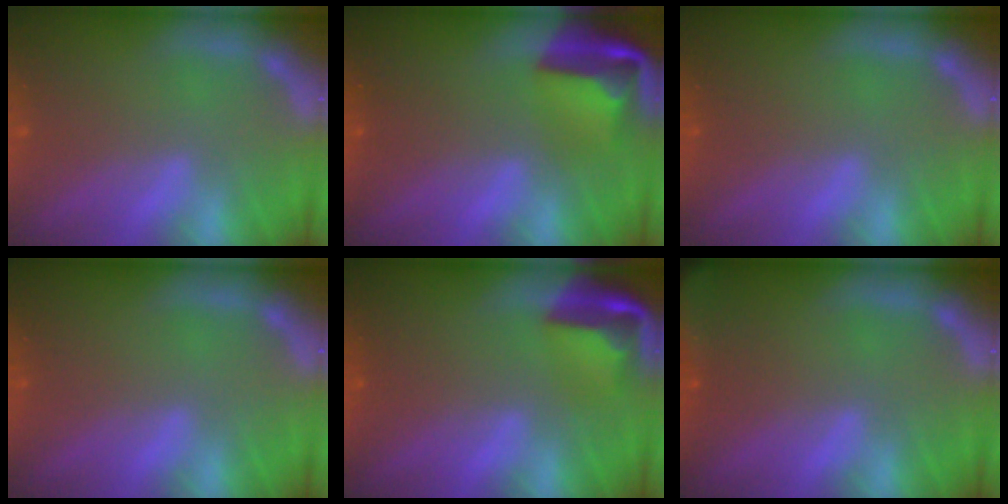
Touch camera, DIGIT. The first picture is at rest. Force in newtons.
{"total": 6.9}
{"total": 0.0}
{"total": 0.0}
{"total": 5.5}
{"total": 6.4}